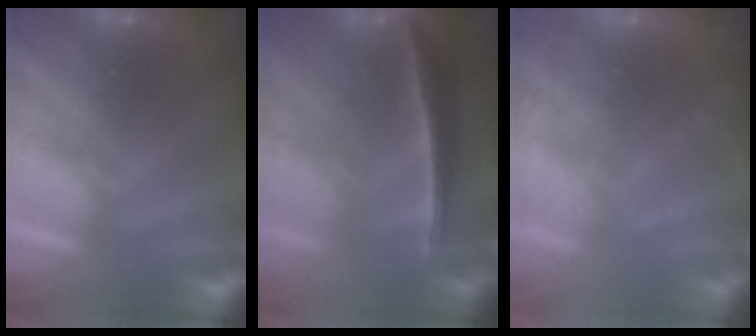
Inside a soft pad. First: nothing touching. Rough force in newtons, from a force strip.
{"total": 7.7}
{"total": 9.7}